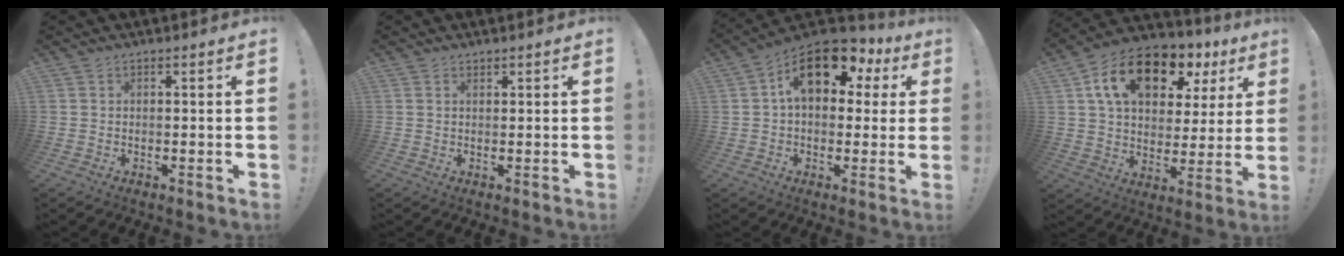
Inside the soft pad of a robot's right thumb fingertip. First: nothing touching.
{"total": 0.7, "force": [0.7, 0.0, 0.0], "torque": [0.009, -0.005, 0.012]}
{"total": 15.6, "force": [6.2, 9.1, 11.1], "torque": [-0.161, -0.020, 0.109]}
{"total": 18.0, "force": [9.6, 10.3, 11.3], "torque": [-0.185, -0.043, 0.167]}